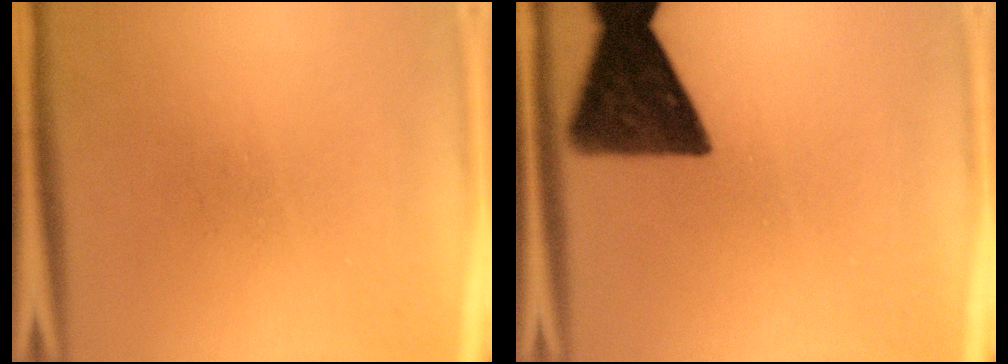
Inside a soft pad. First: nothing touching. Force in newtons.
{"total": 13.6}